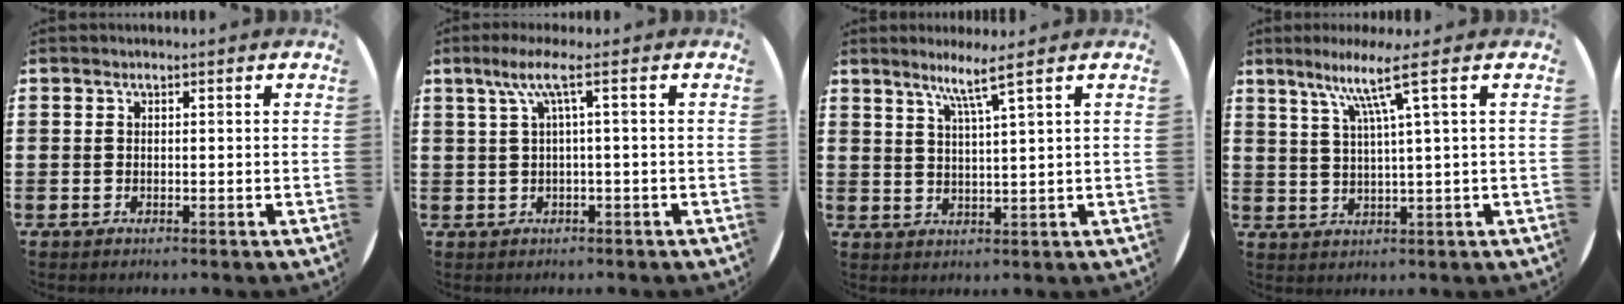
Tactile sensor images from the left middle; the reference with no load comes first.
{"total": 4.1, "force": [1.0, 0.0, 4.0], "torque": [-0.078, 0.002, 0.012]}
{"total": 4.5, "force": [3.1, -0.8, 3.1], "torque": [-0.065, -0.001, 0.051]}
{"total": 7.2, "force": [3.4, -0.3, 6.3], "torque": [-0.129, 0.006, 0.053]}